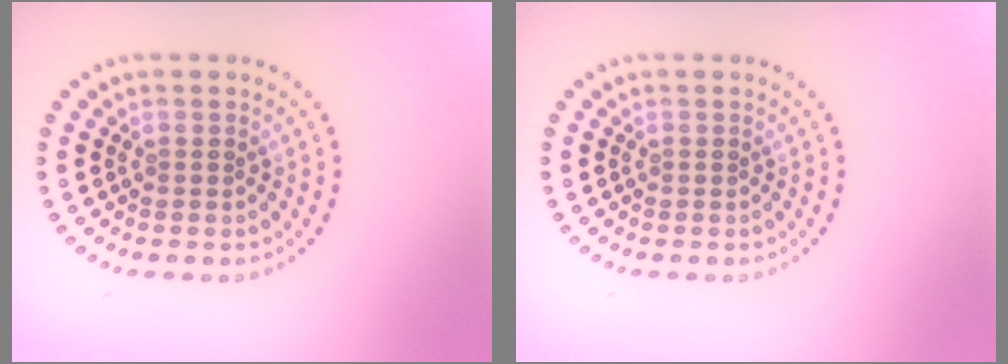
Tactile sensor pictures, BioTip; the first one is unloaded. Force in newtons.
{"total": 0.0}